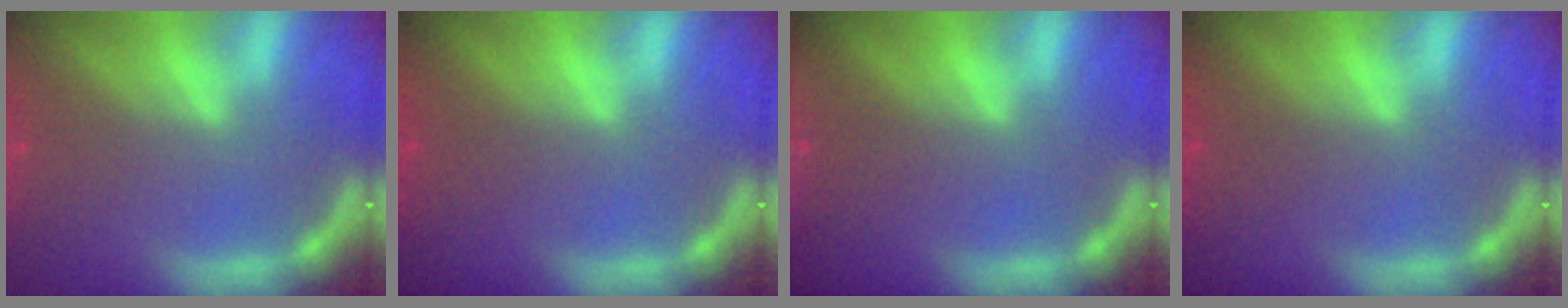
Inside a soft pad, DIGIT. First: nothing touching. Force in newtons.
{"total": 0.0}
{"total": 1.9}
{"total": 0.0}